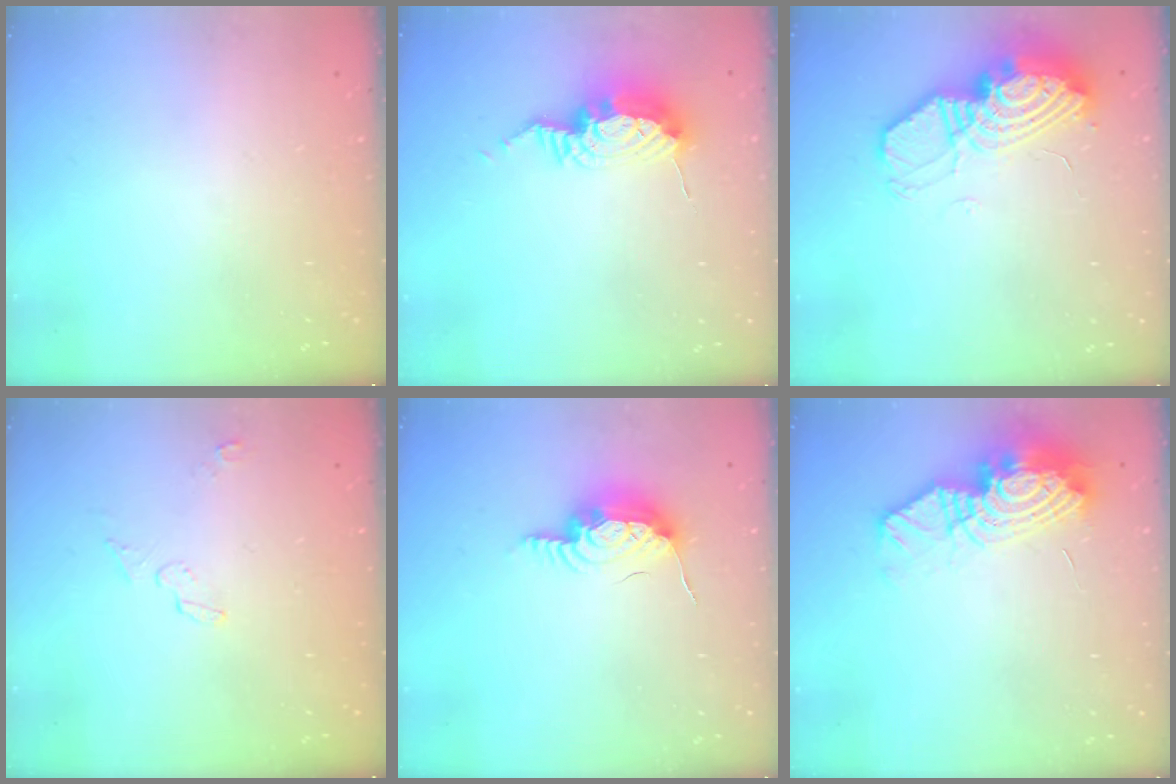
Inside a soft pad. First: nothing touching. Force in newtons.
{"total": 10.2, "press": 10.1, "slide": 1.1}
{"total": 18.1, "press": 16.9, "slide": 6.5}
{"total": 4.0, "press": 3.8, "slide": 1.3}
{"total": 16.0, "press": 12.5, "slide": 10.0}
{"total": 15.9, "press": 15.9, "slide": 1.2}